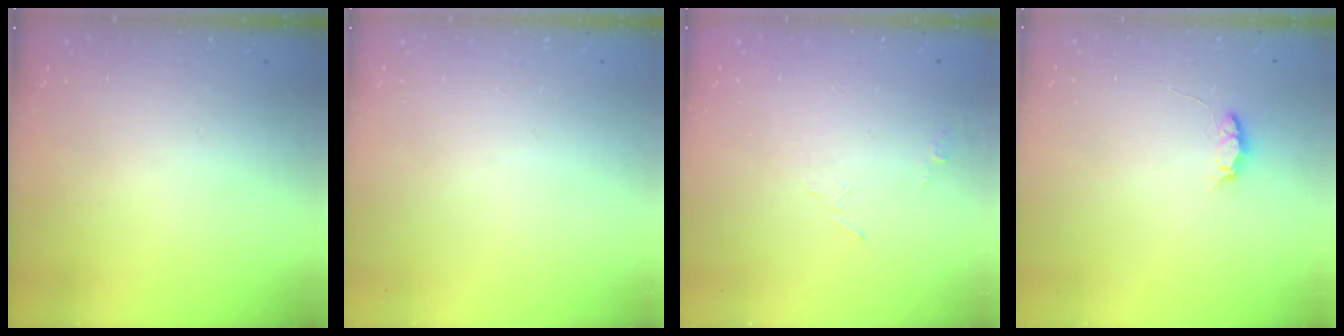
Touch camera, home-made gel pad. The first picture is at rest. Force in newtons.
{"total": 0.0}
{"total": 5.4, "press": 4.4, "slide": 3.0}
{"total": 3.8, "press": 3.7, "slide": 0.4}